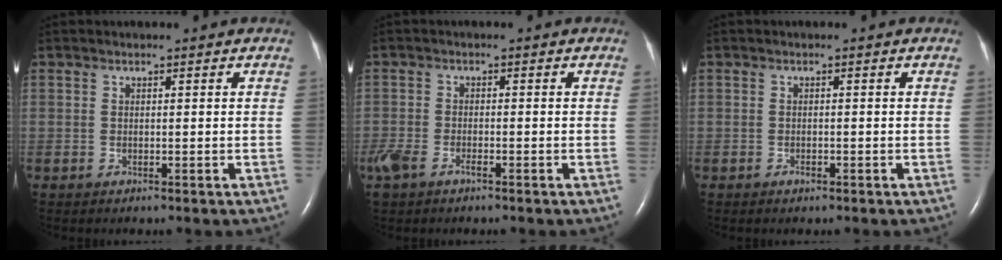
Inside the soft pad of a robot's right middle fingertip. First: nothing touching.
{"total": 5.3, "force": [-3.3, 2.5, 3.3], "torque": [-0.078, -0.007, -0.063]}
{"total": 0.6, "force": [-0.4, 0.2, 0.4], "torque": [-0.008, 0.000, -0.005]}